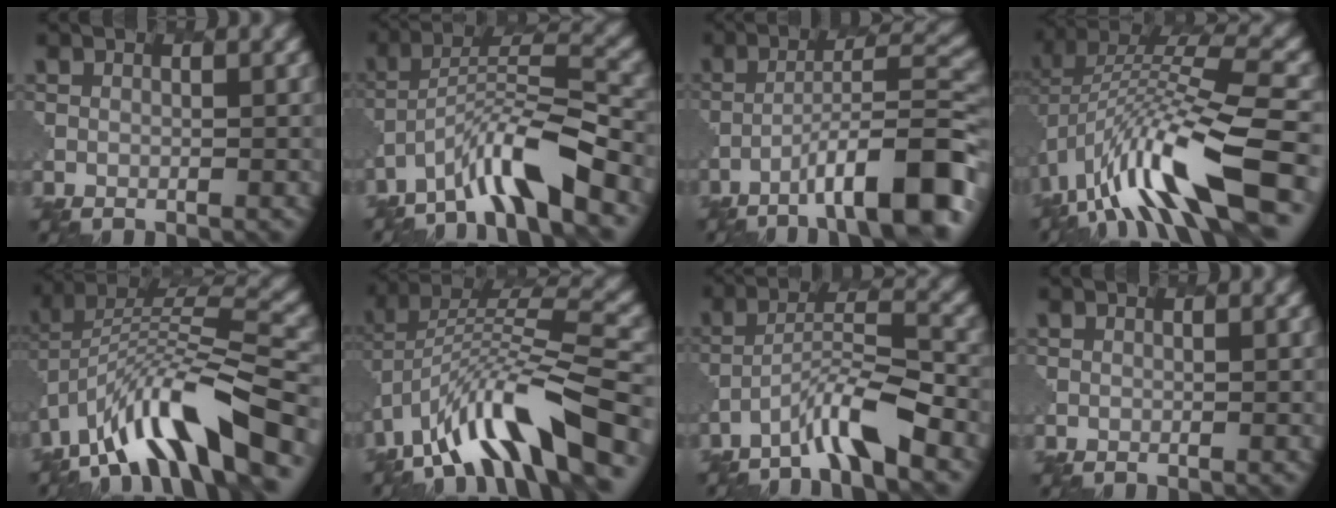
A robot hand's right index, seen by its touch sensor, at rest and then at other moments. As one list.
[{"total": 8.0, "force": [-5.4, 1.3, 5.7], "torque": [-0.094, 0.011, -0.102]}, {"total": 10.8, "force": [-6.5, 2.0, 8.3], "torque": [-0.125, 0.020, -0.101]}, {"total": 11.9, "force": [-4.1, 4.0, 10.4], "torque": [-0.191, 0.016, -0.068]}, {"total": 11.3, "force": [-6.5, 3.2, 8.7], "torque": [-0.141, 0.021, -0.116]}, {"total": 11.3, "force": [-6.2, 3.1, 8.9], "torque": [-0.146, 0.022, -0.111]}, {"total": 5.3, "force": [-3.9, 0.5, 3.6], "torque": [-0.061, 0.010, -0.075]}, {"total": 0.0}]